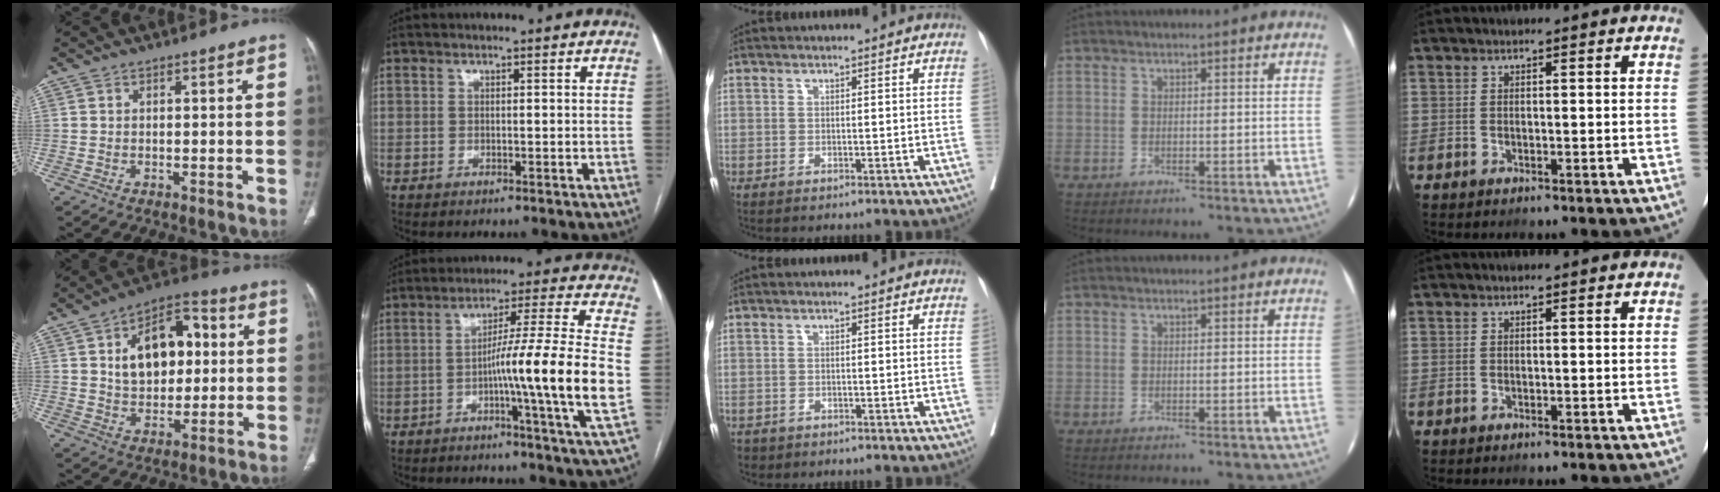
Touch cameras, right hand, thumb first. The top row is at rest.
{"thumb": {"total": 15.7, "force": [3.0, 9.9, 11.8], "torque": [-0.146, 0.015, 0.045]}, "index": {"total": 14.1, "force": [-2.5, -2.1, 13.7], "torque": [-0.219, -0.007, -0.050]}, "middle": {"total": 1.6, "force": [-1.2, 1.1, 0.2], "torque": [-0.006, 0.001, -0.018]}}